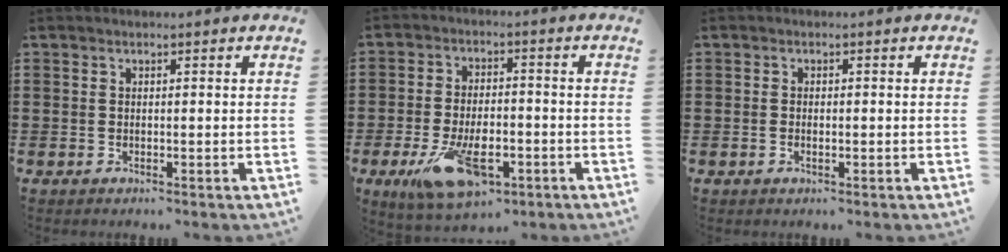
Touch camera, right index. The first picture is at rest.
{"total": 10.8, "force": [-5.0, 5.0, 8.3], "torque": [-0.162, -0.002, -0.086]}
{"total": 0.7, "force": [-0.2, 0.4, 0.6], "torque": [-0.012, -0.003, -0.003]}